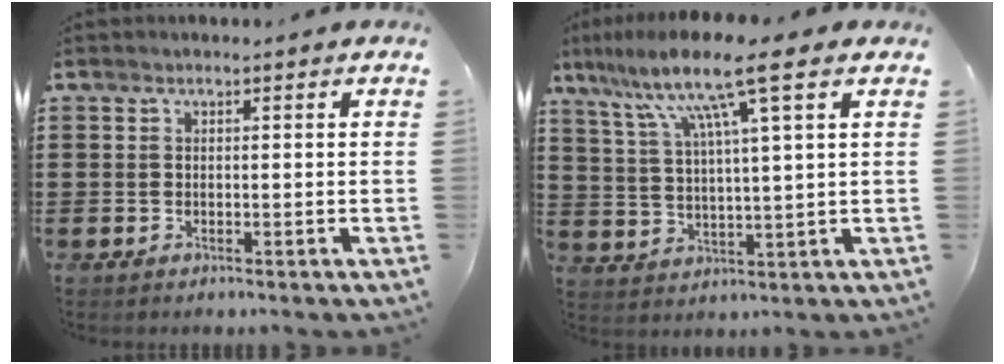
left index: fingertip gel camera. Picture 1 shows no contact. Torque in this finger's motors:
{"motor_torque": [2.14, 0.00, 0.65, 0.13]}